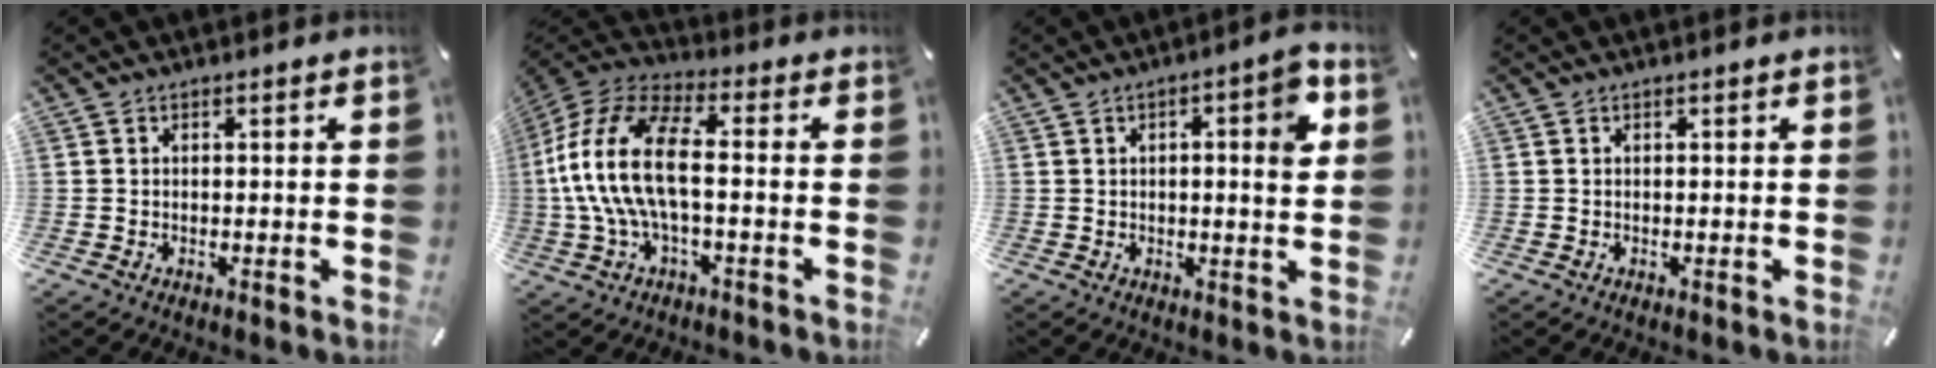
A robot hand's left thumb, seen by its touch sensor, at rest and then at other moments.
{"total": 17.5, "force": [-1.0, 8.2, 15.4], "torque": [-0.331, 0.000, -0.023]}
{"total": 6.4, "force": [1.4, 1.4, 6.1], "torque": [-0.084, -0.006, 0.014]}
{"total": 0.0}